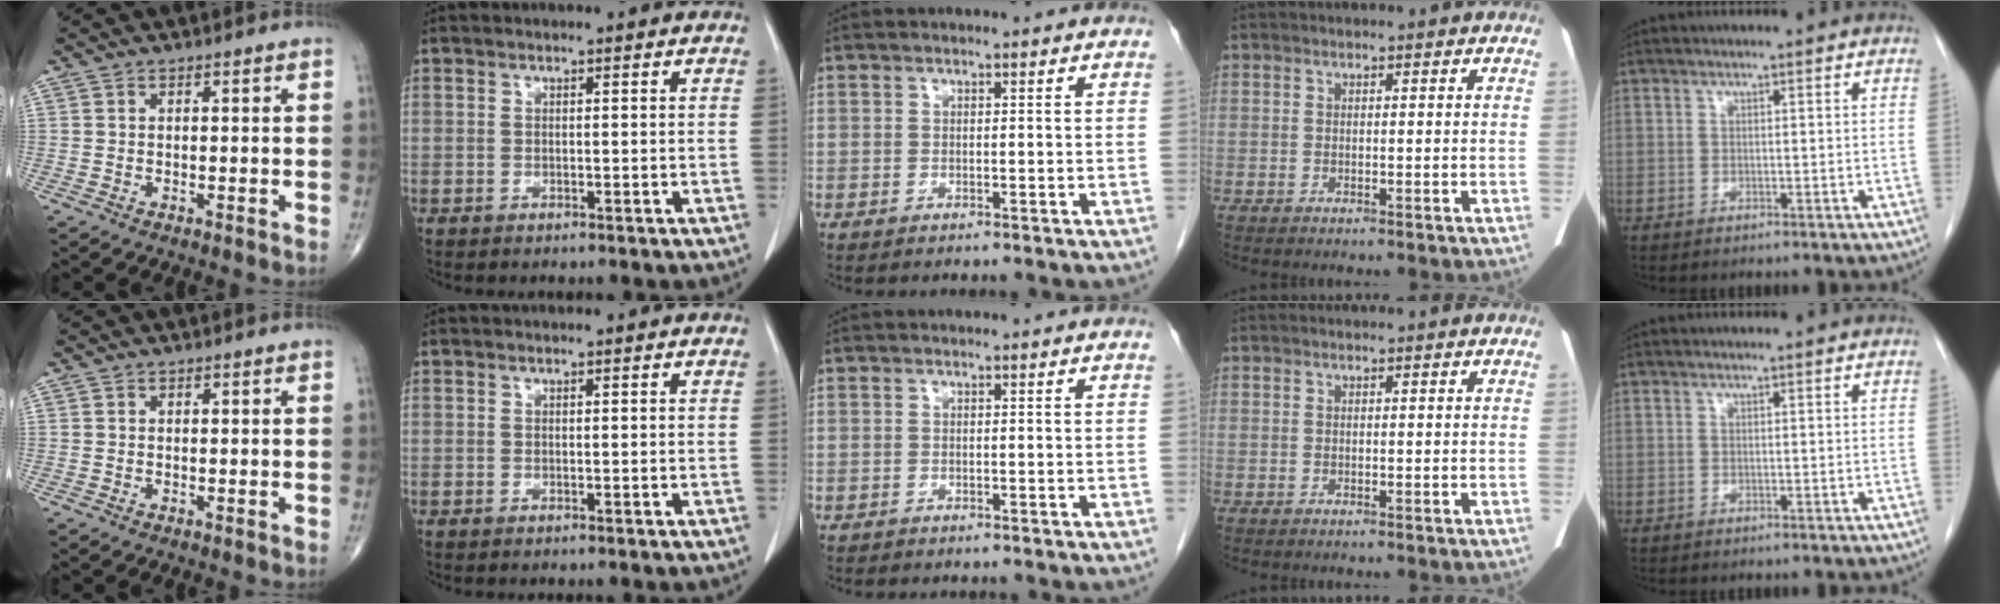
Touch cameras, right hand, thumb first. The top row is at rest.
{}